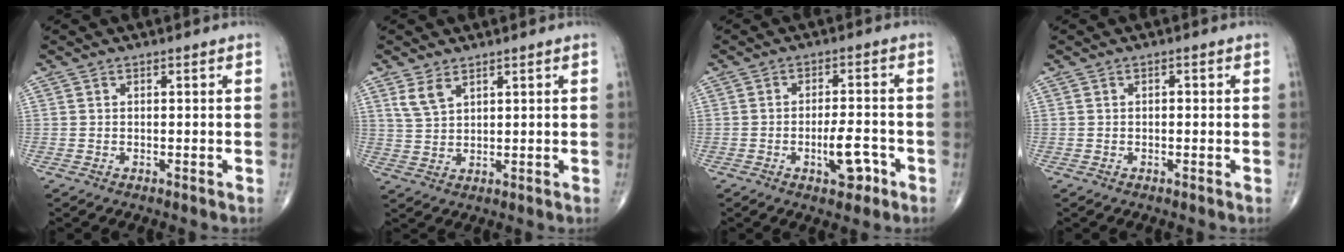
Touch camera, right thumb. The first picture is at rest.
{"total": 4.0, "force": [2.5, 2.0, 2.4], "torque": [-0.047, -0.008, 0.057]}
{"total": 6.4, "force": [-2.7, 2.5, 5.2], "torque": [-0.072, 0.016, -0.038]}
{"total": 0.8, "force": [0.0, 0.4, 0.6], "torque": [-0.009, 0.001, 0.000]}